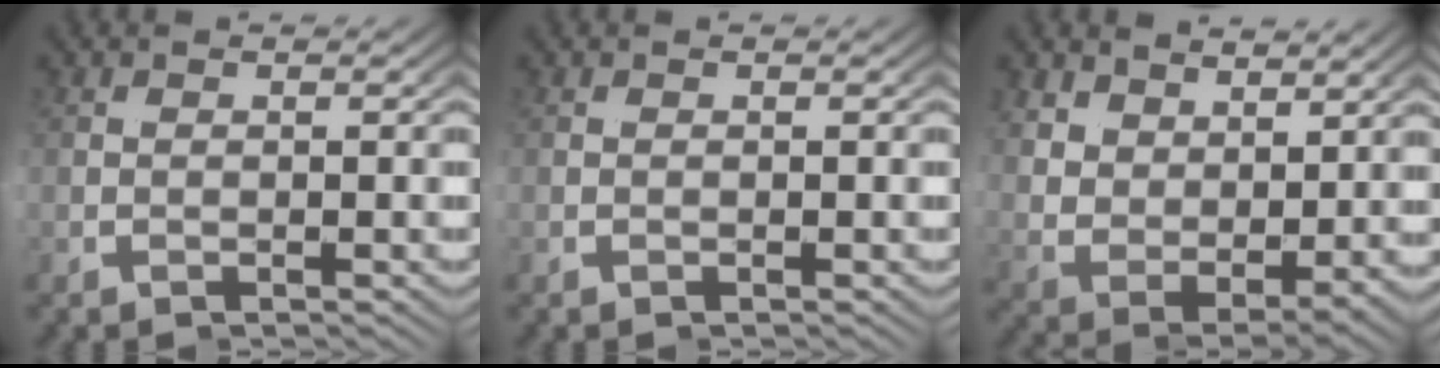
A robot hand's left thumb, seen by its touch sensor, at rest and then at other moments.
{"total": 0.0}
{"total": 2.4, "force": [2.2, -1.0, -0.1], "torque": [-0.018, 0.001, 0.042]}